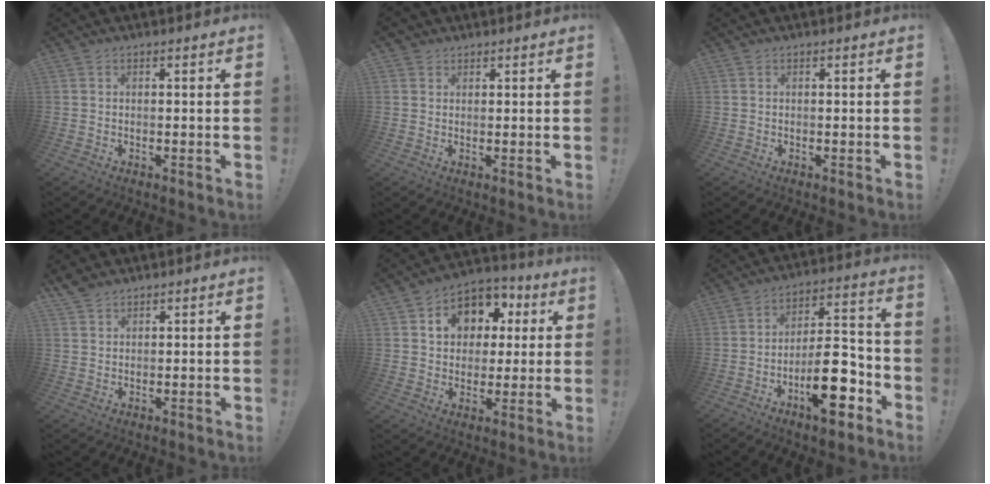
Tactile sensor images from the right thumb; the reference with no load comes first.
{"total": 2.1, "force": [1.4, 1.5, 0.3], "torque": [-0.002, -0.004, 0.026]}
{"total": 0.0}
{"total": 3.3, "force": [2.8, 1.5, 0.9], "torque": [-0.017, -0.016, 0.054]}
{"total": 11.6, "force": [3.6, 9.8, 5.0], "torque": [-0.063, -0.015, 0.071]}
{"total": 17.5, "force": [-7.5, 7.2, 14.1], "torque": [-0.197, 0.053, -0.115]}